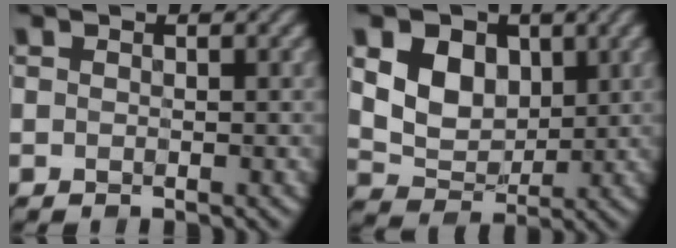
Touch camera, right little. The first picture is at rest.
{"total": 5.0, "force": [1.1, 3.9, 3.0], "torque": [-0.063, -0.008, 0.015]}